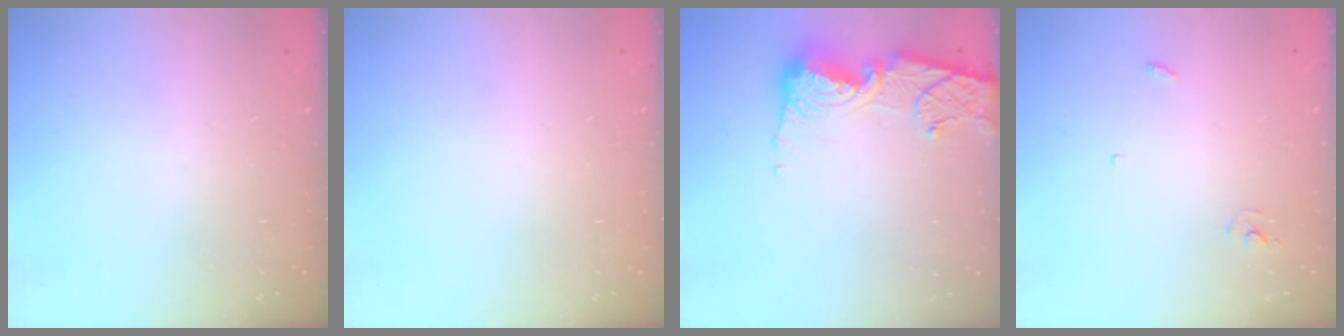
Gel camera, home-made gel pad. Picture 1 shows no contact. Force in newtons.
{"total": 0.0}
{"total": 13.0, "press": 12.9, "slide": 1.3}
{"total": 2.5, "press": 2.5, "slide": 0.2}